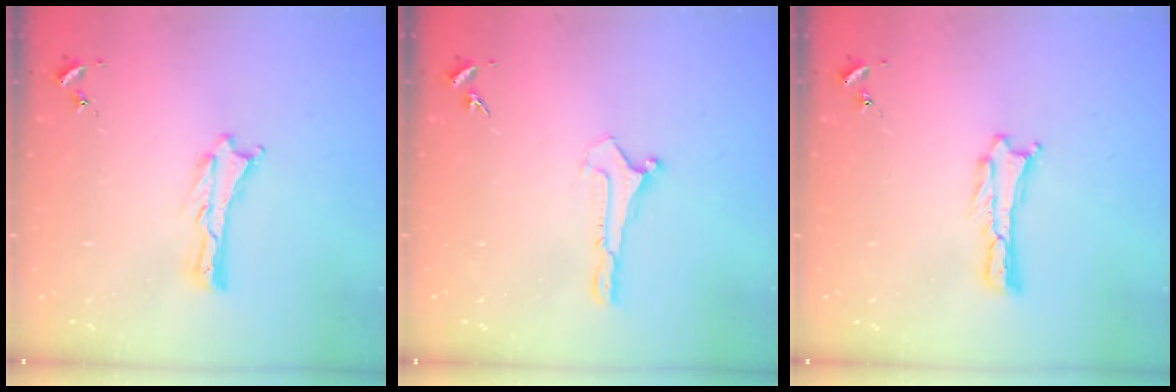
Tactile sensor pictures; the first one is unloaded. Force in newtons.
{"total": 0.0}
{"total": 0.0}